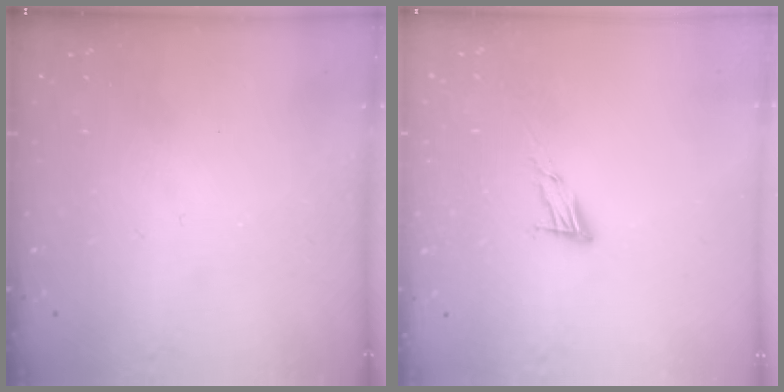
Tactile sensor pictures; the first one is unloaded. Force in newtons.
{"total": 7.2, "press": 7.1, "slide": 1.2}